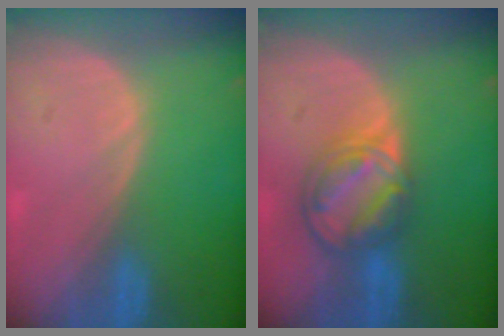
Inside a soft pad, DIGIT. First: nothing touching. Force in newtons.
{"total": 8.2, "press": 7.0, "slide": 4.4}